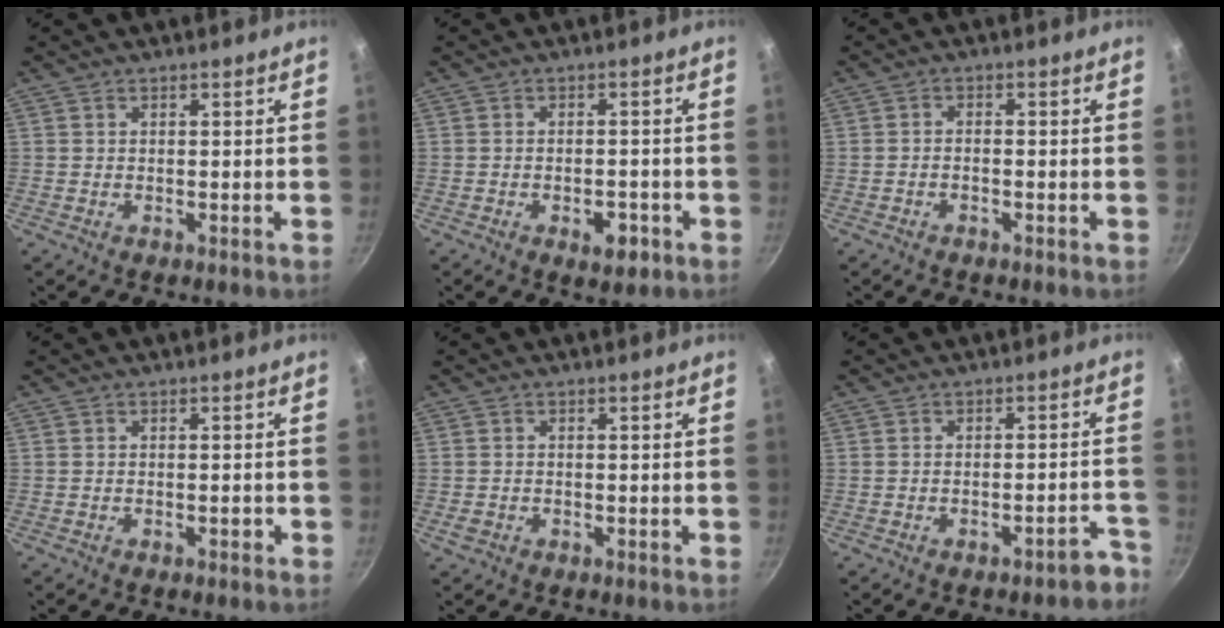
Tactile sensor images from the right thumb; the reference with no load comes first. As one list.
[{"total": 4.5, "force": [-2.1, 2.3, 3.3], "torque": [-0.033, 0.012, -0.025]}, {"total": 1.3, "force": [-0.8, 0.5, 0.9], "torque": [-0.019, 0.013, -0.019]}, {"total": 0.8, "force": [-0.4, 0.3, 0.6], "torque": [-0.008, 0.005, -0.005]}, {"total": 1.3, "force": [-0.6, 1.0, 0.7], "torque": [-0.016, 0.003, -0.010]}, {"total": 4.9, "force": [-3.7, 1.7, 2.7], "torque": [-0.009, 0.049, -0.031]}]